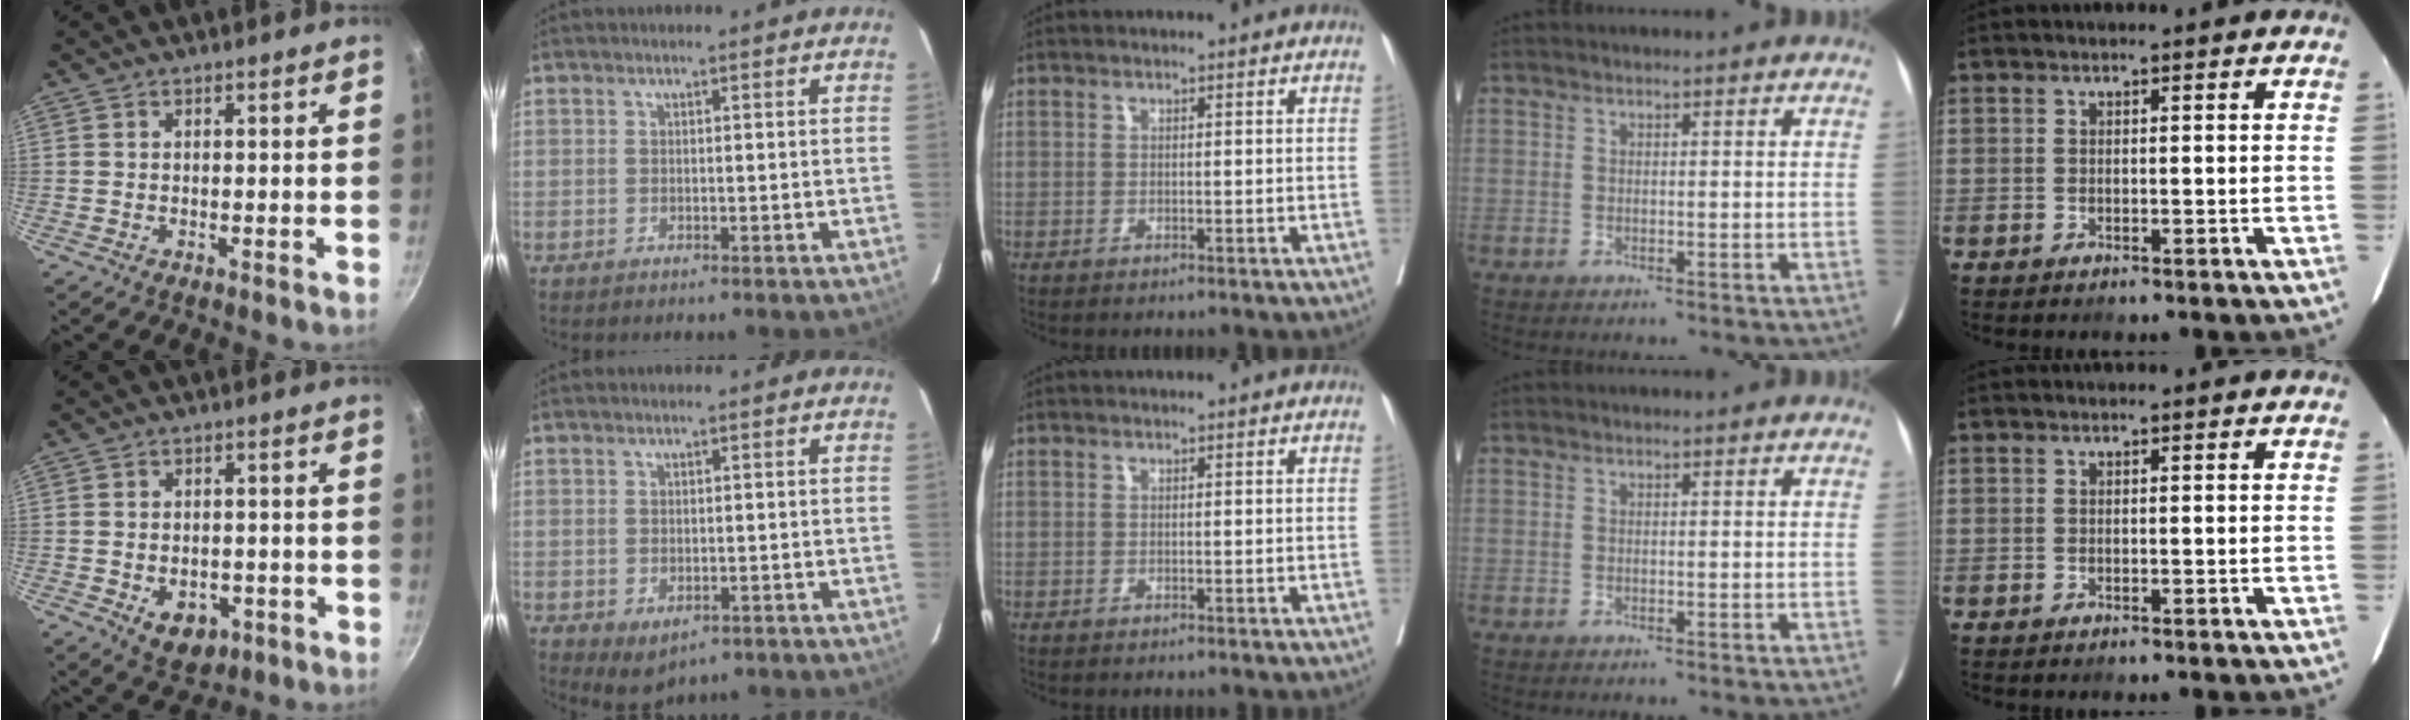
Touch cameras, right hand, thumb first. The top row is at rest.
{"thumb": {"total": 6.5, "force": [-2.2, 4.5, 4.1], "torque": [-0.045, 0.010, -0.020]}, "index": {"total": 3.3, "force": [-1.3, 2.3, 2.0], "torque": [-0.033, -0.006, -0.002]}}